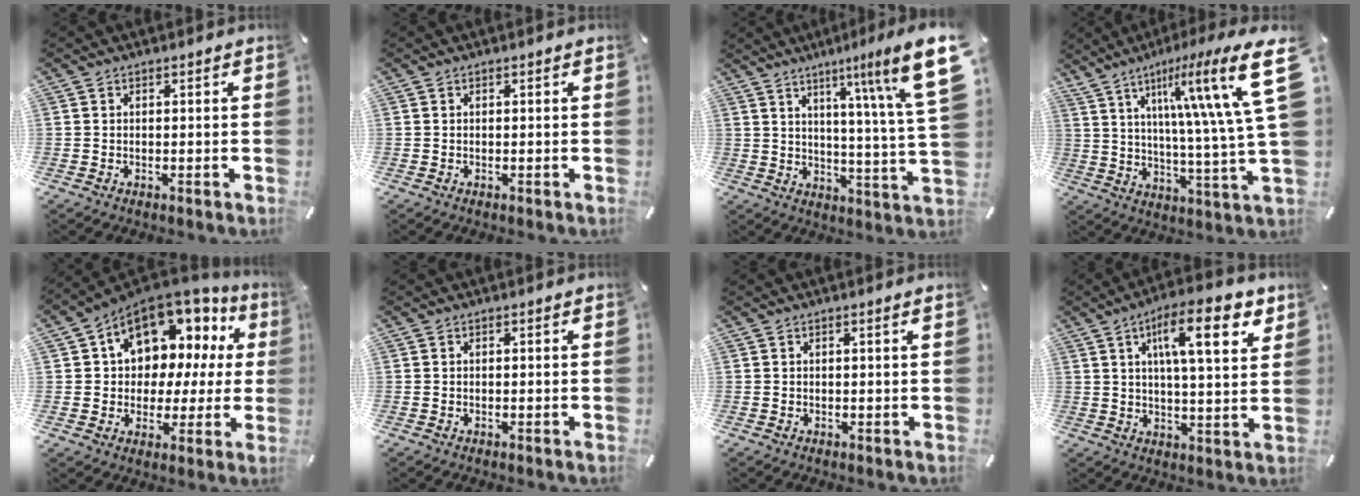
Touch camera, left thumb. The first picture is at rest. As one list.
[{"total": 0.0}, {"total": 17.4, "force": [8.1, 1.2, 15.4], "torque": [-0.229, -0.053, 0.110]}, {"total": 24.2, "force": [9.7, 4.9, 21.6], "torque": [-0.315, -0.061, 0.143]}, {"total": 12.8, "force": [6.5, 9.1, 6.2], "torque": [-0.101, -0.049, 0.119]}, {"total": 0.0}, {"total": 0.9, "force": [0.3, -0.1, 0.8], "torque": [-0.014, -0.001, 0.004]}, {"total": 15.4, "force": [7.1, 4.4, 12.9], "torque": [-0.201, -0.019, 0.107]}]